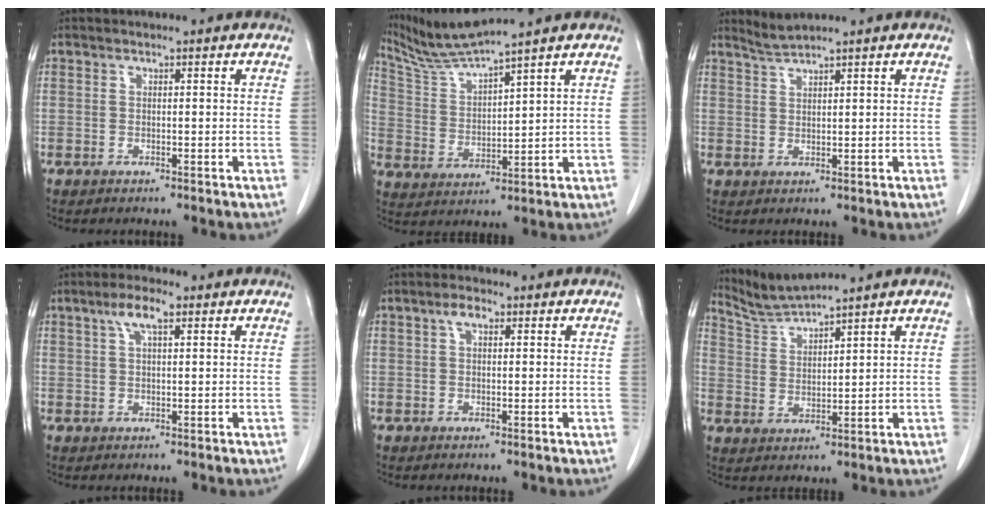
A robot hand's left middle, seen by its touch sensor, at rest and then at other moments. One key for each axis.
{"total": 7.7, "fx": 7.2, "fy": -1.9, "fz": 1.9, "tx": -0.056, "ty": -0.007, "tz": 0.156}
{"total": 2.2, "fx": 2.0, "fy": -0.9, "fz": 0.1, "tx": -0.008, "ty": -0.003, "tz": 0.047}
{"total": 4.2, "fx": 2.1, "fy": 1.1, "fz": 3.4, "tx": -0.073, "ty": 0.011, "tz": 0.040}
{"total": 2.2, "fx": 1.0, "fy": 1.1, "fz": 1.7, "tx": -0.034, "ty": 0.010, "tz": 0.017}
{"total": 4.9, "fx": 4.6, "fy": -1.5, "fz": -0.3, "tx": -0.008, "ty": -0.010, "tz": 0.104}